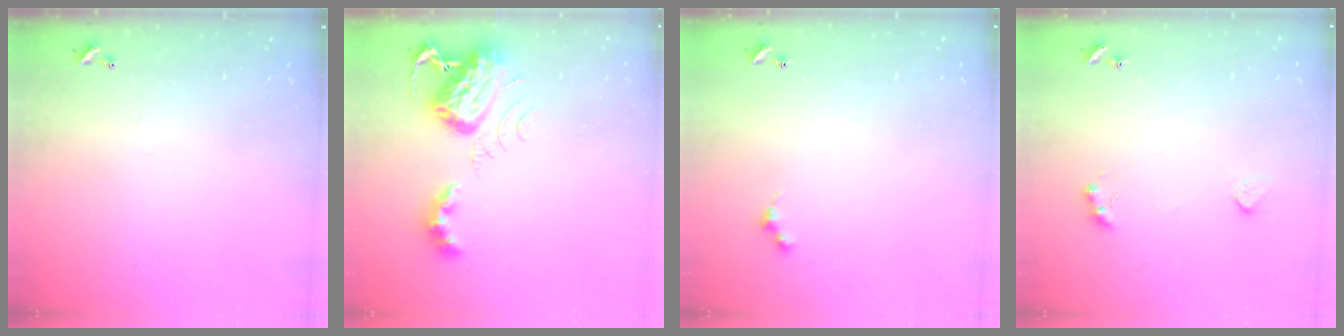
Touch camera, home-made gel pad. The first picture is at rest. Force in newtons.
{"total": 7.6, "press": 7.5, "slide": 1.2}
{"total": 1.5, "press": 1.5, "slide": 0.3}
{"total": 1.8, "press": 1.5, "slide": 1.0}